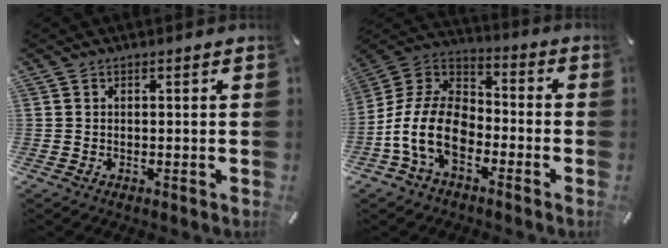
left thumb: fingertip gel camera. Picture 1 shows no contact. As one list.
[{"total": 14.4, "force": [-6.7, 8.9, 9.1], "torque": [-0.209, 0.018, -0.131]}]